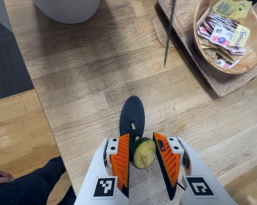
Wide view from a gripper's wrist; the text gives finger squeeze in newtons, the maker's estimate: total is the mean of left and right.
{"total": 4.5, "left": 4.3, "right": 4.8}